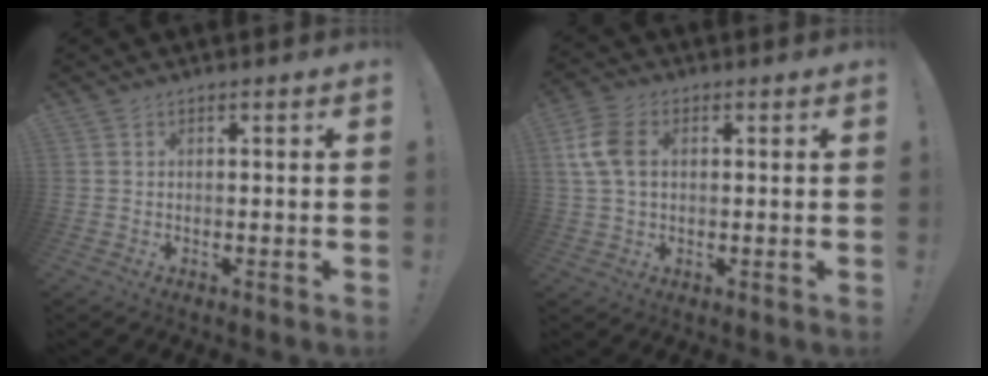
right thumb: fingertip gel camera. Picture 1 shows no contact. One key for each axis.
{"total": 9.7, "fx": 1.7, "fy": 6.7, "fz": 6.8, "tx": -0.150, "ty": 0.012, "tz": 0.036}